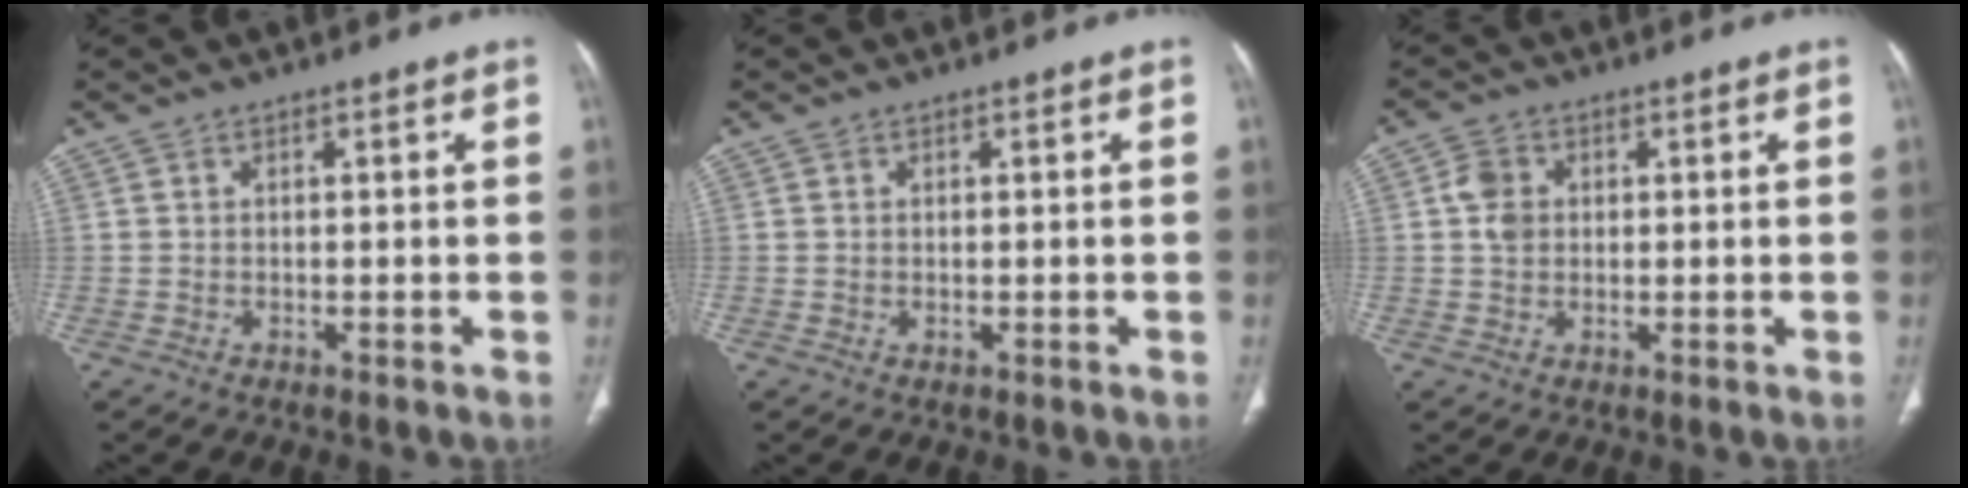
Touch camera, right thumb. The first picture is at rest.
{"total": 0.0}
{"total": 4.2, "force": [0.6, 3.4, 2.4], "torque": [-0.037, 0.000, 0.009]}